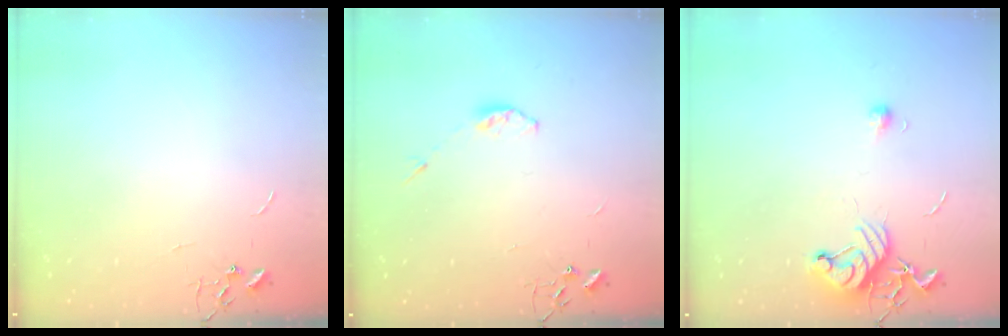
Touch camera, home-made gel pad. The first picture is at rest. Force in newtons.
{"total": 3.6, "press": 3.5, "slide": 0.6}
{"total": 10.6, "press": 10.5, "slide": 1.2}